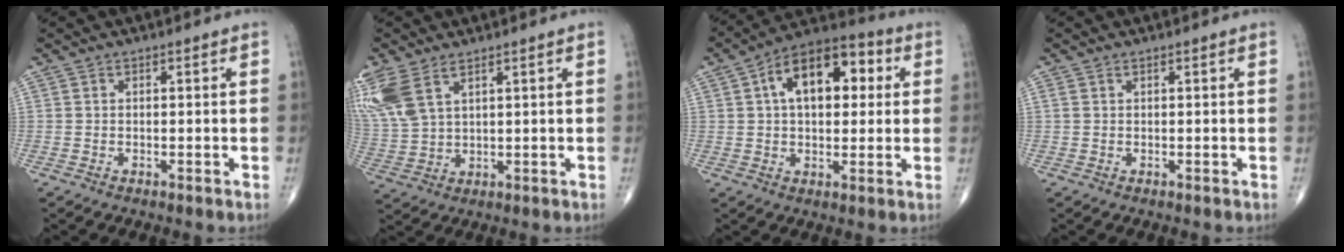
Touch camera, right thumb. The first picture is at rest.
{"total": 12.2, "force": [6.2, 6.3, 8.3], "torque": [-0.213, -0.006, 0.137]}
{"total": 15.5, "force": [3.6, 8.8, 12.3], "torque": [-0.164, 0.026, 0.049]}
{"total": 0.7, "force": [0.4, 0.3, 0.5], "torque": [-0.016, 0.011, 0.011]}